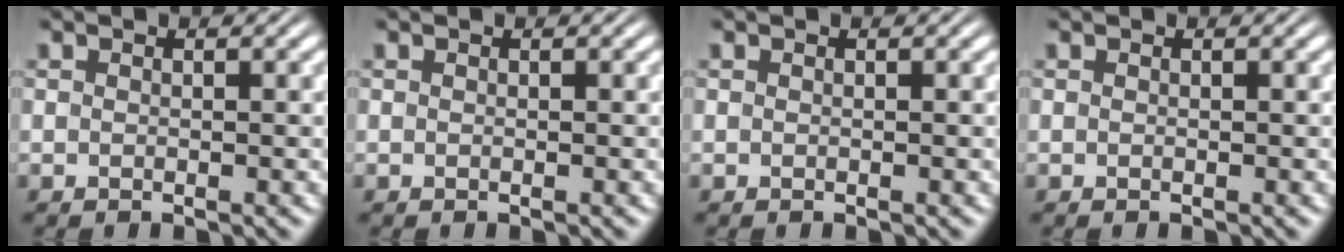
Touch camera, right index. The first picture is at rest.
{"total": 0.0}
{"total": 0.0}
{"total": 0.0}